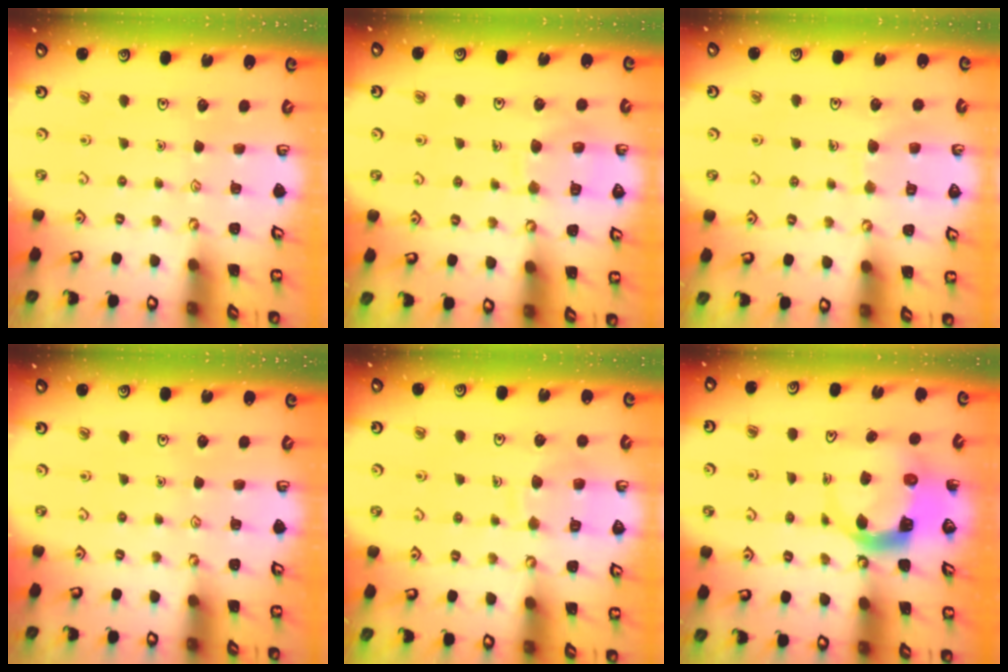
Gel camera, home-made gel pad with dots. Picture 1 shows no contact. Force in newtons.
{"total": 9.1, "press": 9.0, "slide": 0.9}
{"total": 7.9, "press": 7.9, "slide": 0.4}
{"total": 0.0}
{"total": 9.7, "press": 9.7, "slide": 0.9}
{"total": 5.4, "press": 5.4, "slide": 0.7}